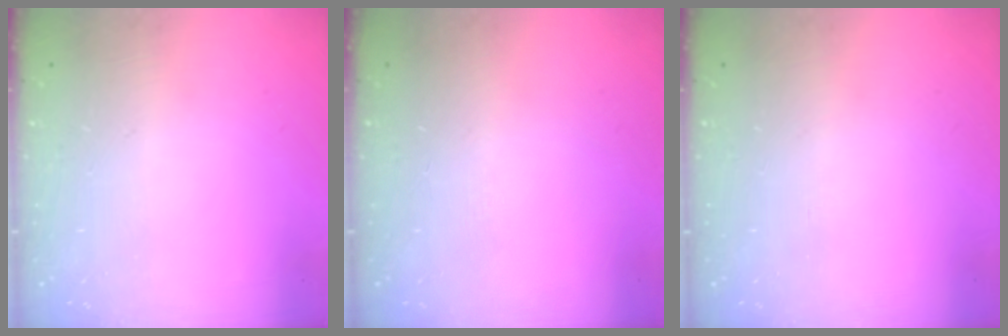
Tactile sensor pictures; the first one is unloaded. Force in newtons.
{"total": 0.0}
{"total": 0.0}